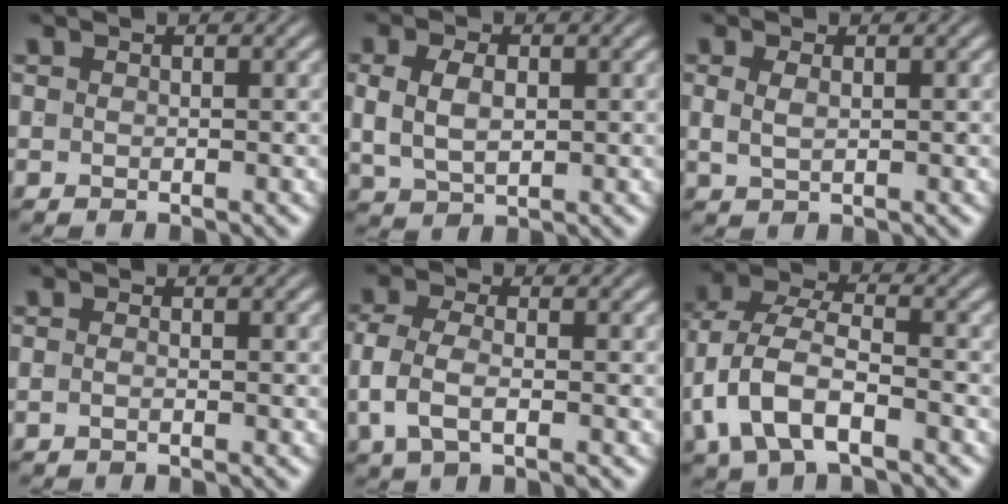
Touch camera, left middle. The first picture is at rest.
{"total": 4.8, "force": [0.4, 3.6, 3.2], "torque": [-0.063, -0.004, 0.014]}
{"total": 1.1, "force": [0.4, -0.1, 1.0], "torque": [-0.016, -0.007, 0.018]}
{"total": 0.8, "force": [-0.5, -0.4, 0.5], "torque": [-0.005, 0.001, -0.010]}
{"total": 3.6, "force": [-0.9, 1.6, 3.1], "torque": [-0.075, -0.018, -0.003]}
{"total": 7.0, "force": [-1.0, 4.9, 4.9], "torque": [-0.124, -0.027, -0.008]}